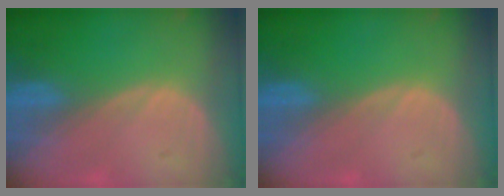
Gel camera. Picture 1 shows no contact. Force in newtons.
{"total": 0.0}